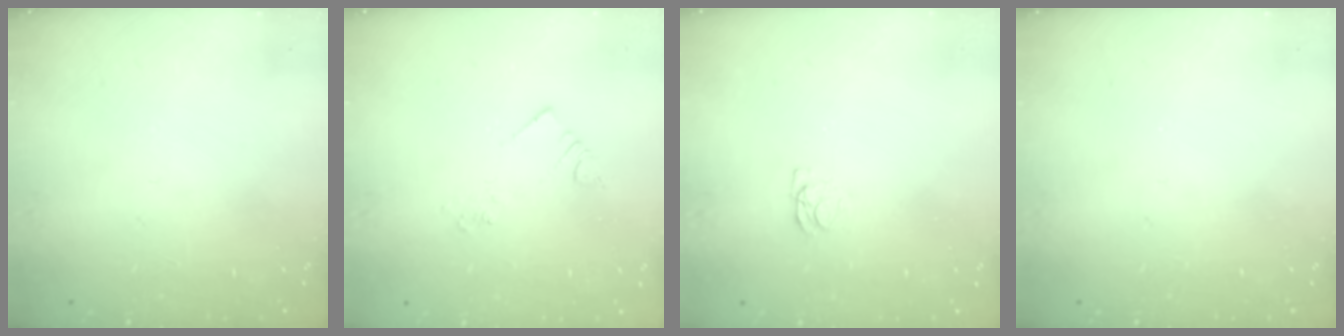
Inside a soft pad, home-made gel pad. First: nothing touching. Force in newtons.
{"total": 2.1, "press": 2.1, "slide": 0.3}
{"total": 1.2, "press": 1.1, "slide": 0.3}
{"total": 0.0}